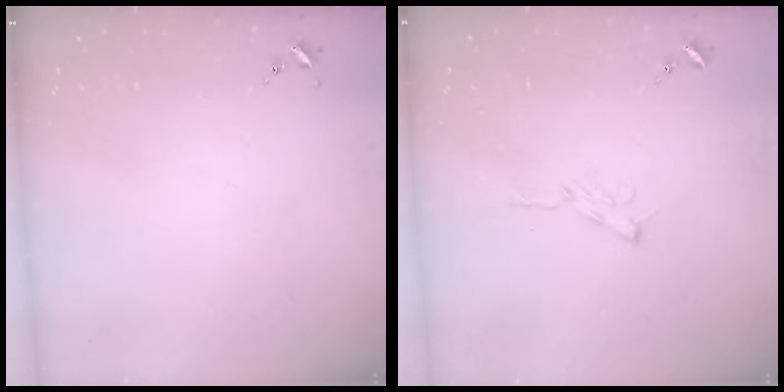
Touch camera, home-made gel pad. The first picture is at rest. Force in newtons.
{"total": 5.8, "press": 5.8, "slide": 0.6}